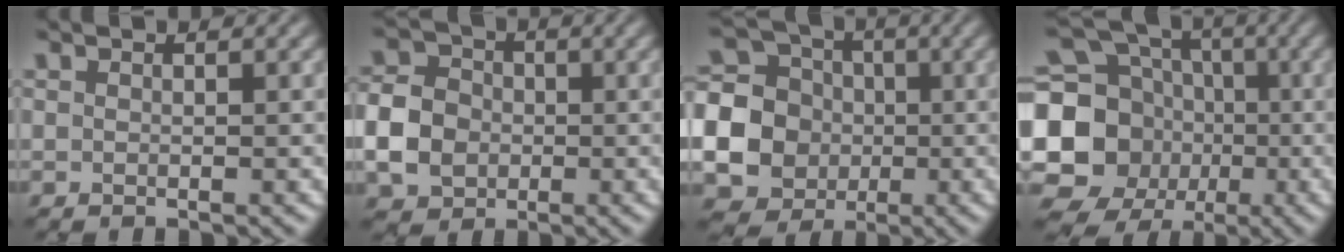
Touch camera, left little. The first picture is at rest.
{"total": 5.4, "force": [-1.5, 4.5, 2.4], "torque": [-0.053, 0.001, -0.039]}
{"total": 18.9, "force": [-2.9, 18.1, 4.6], "torque": [-0.152, -0.015, -0.091]}
{"total": 11.8, "force": [-1.8, 10.5, 5.1], "torque": [-0.128, -0.017, -0.043]}